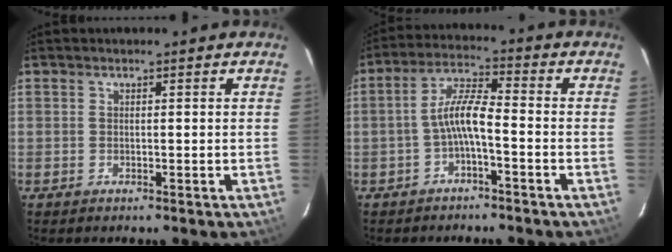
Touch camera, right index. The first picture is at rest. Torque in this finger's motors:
{"motor_torque": [1.25, -0.27, 0.66, 0.18]}